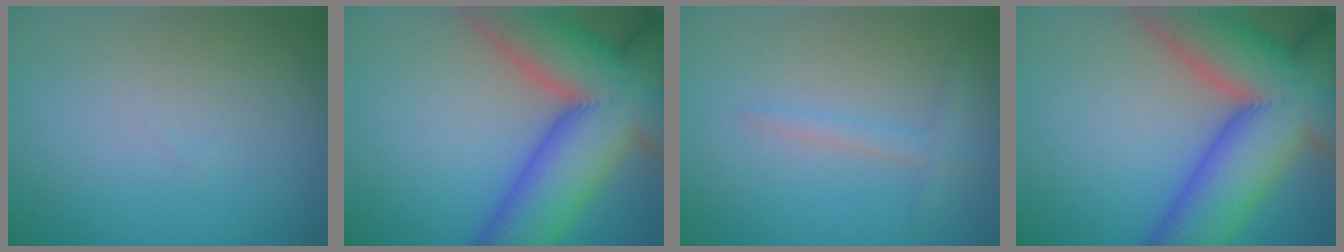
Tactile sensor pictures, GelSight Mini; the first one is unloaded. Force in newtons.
{"total": 15.6, "press": 15.6, "slide": 0.9}
{"total": 1.6, "press": 1.6, "slide": 0.1}
{"total": 15.6, "press": 15.6, "slide": 0.9}